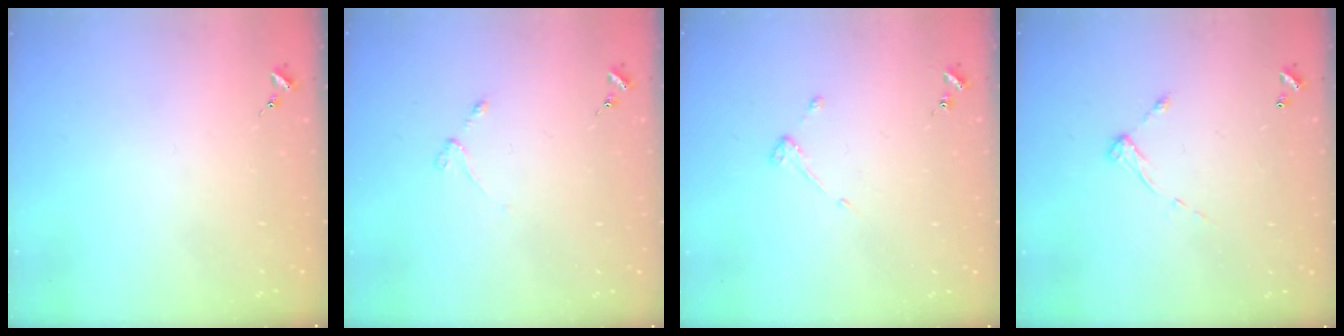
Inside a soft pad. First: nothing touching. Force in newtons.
{"total": 3.1, "press": 3.0, "slide": 0.4}
{"total": 3.1, "press": 3.0, "slide": 0.5}
{"total": 6.9, "press": 6.9, "slide": 0.5}